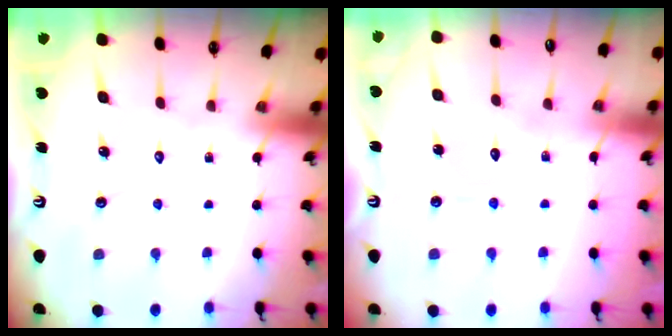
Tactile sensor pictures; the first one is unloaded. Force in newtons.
{"total": 4.5, "press": 4.5, "slide": 0.2}